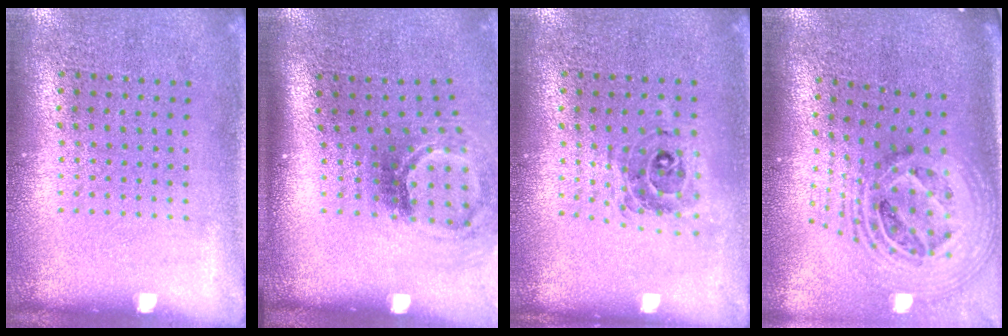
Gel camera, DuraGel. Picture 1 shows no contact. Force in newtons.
{"total": 1.9, "press": 1.2, "slide": 1.5}
{"total": 0.7, "press": 0.7, "slide": 0.1}
{"total": 2.7, "press": 1.9, "slide": 1.9}